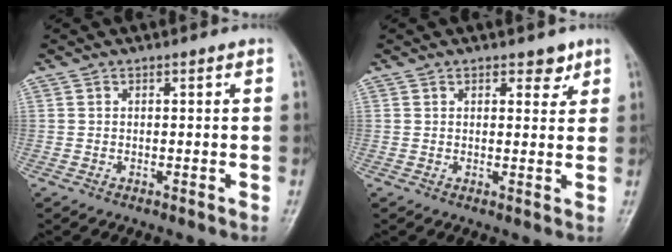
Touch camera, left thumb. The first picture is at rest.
{"total": 2.7, "force": [1.8, 1.5, 1.4], "torque": [0.000, -0.009, 0.023]}